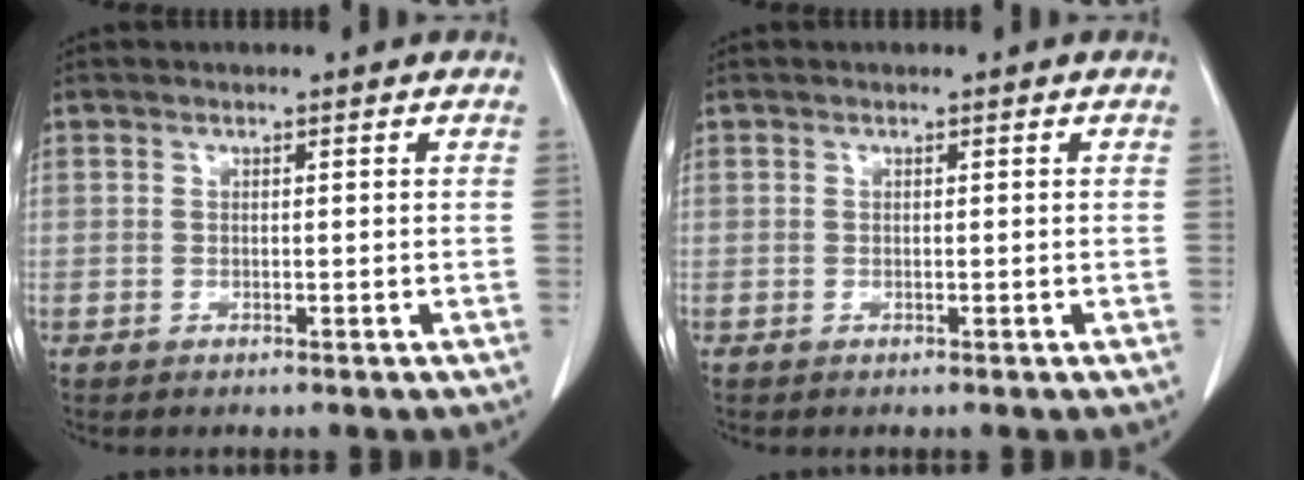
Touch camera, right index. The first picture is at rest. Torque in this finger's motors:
{"motor_torque": [0.00, 0.00, 0.00, 0.00]}